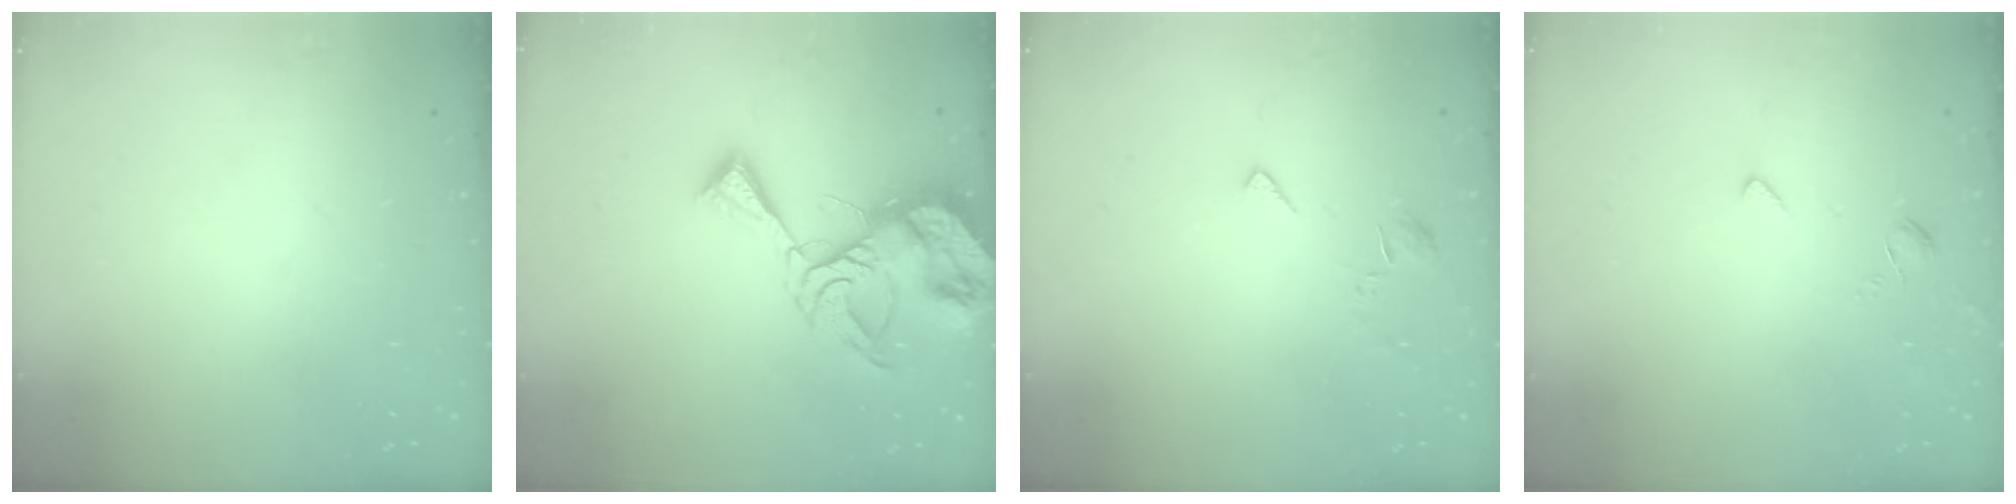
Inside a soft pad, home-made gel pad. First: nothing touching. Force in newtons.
{"total": 13.1, "press": 13.0, "slide": 1.4}
{"total": 1.9, "press": 1.9, "slide": 0.4}
{"total": 2.0, "press": 2.0, "slide": 0.5}